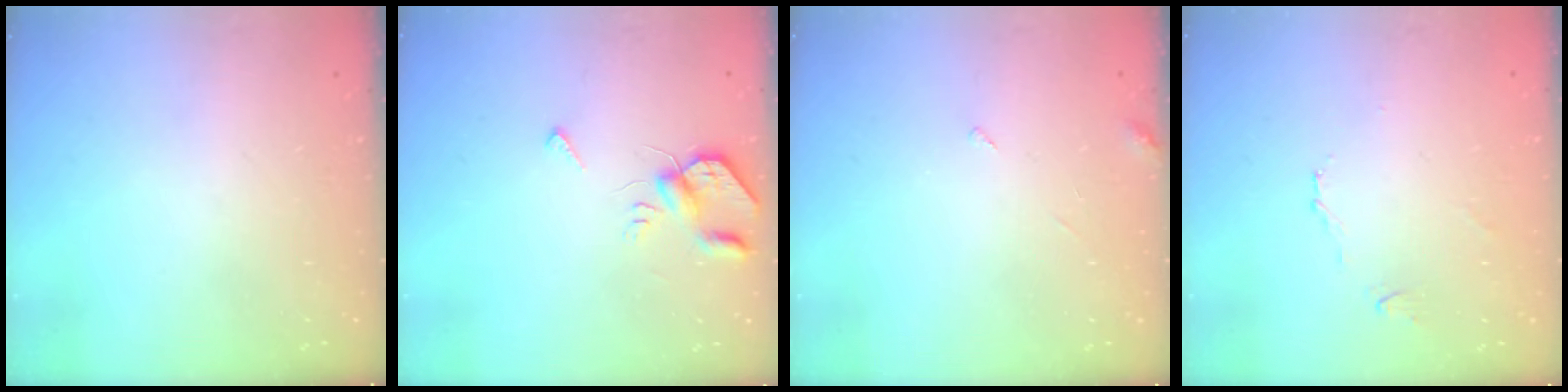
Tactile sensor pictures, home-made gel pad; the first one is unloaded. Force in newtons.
{"total": 5.7, "press": 5.7, "slide": 0.6}
{"total": 3.4, "press": 3.4, "slide": 0.3}
{"total": 2.7, "press": 2.6, "slide": 0.6}